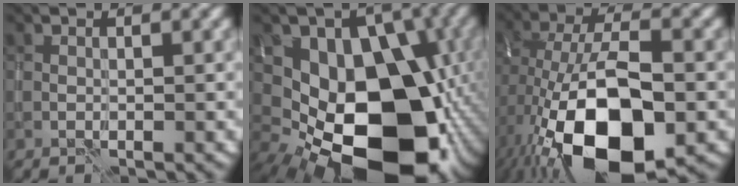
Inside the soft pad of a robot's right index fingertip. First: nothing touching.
{"total": 16.9, "force": [-2.3, 11.2, 12.4], "torque": [-0.149, -0.006, -0.032]}
{"total": 16.1, "force": [-5.6, 8.1, 12.8], "torque": [-0.227, 0.001, -0.095]}